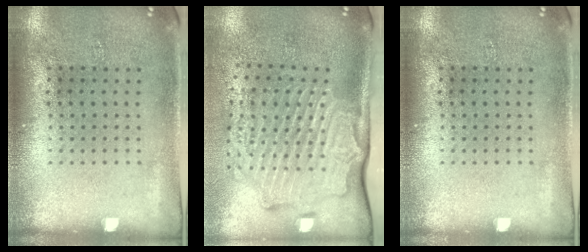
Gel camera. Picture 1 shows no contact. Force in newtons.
{"total": 3.1, "press": 2.3, "slide": 2.1}
{"total": 0.0}